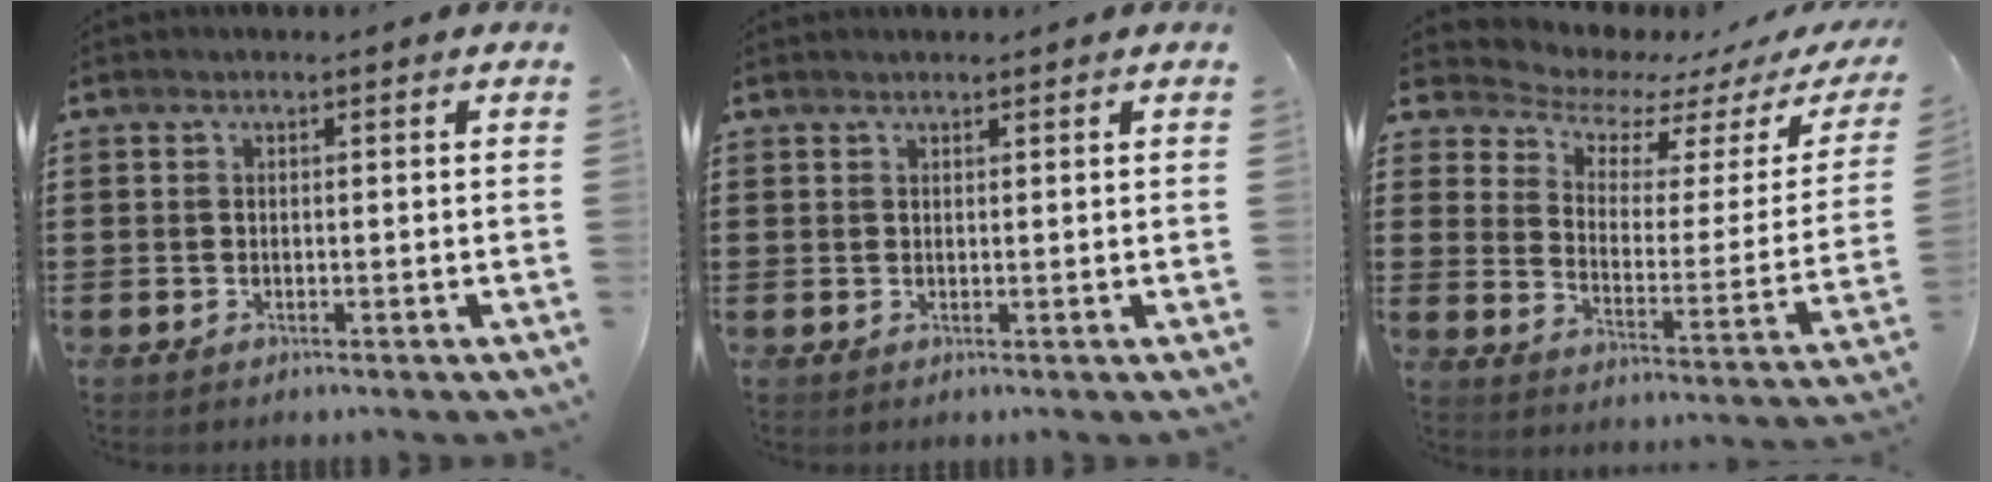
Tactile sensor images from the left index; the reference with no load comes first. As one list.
[{"total": 1.0, "force": [1.0, 0.1, 0.1], "torque": [-0.004, -0.001, 0.019]}, {"total": 4.9, "force": [4.5, 1.8, 0.8], "torque": [-0.042, -0.043, 0.073]}]